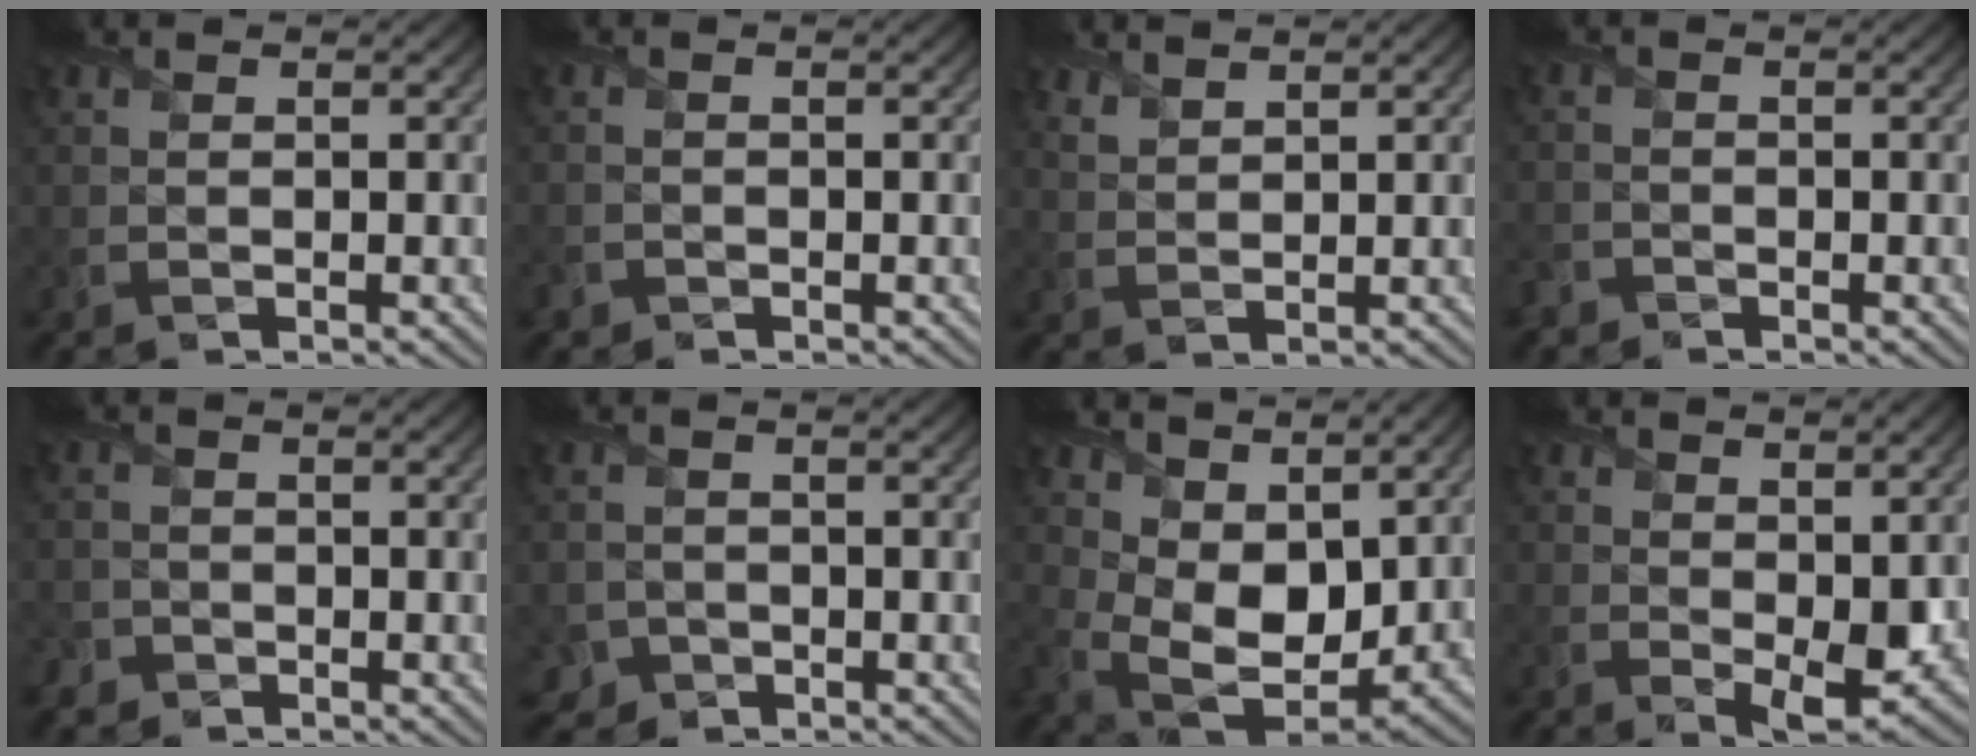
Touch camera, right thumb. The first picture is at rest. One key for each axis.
{"total": 1.3, "fx": -0.9, "fy": 1.0, "fz": 0.1, "tx": 0.001, "ty": -0.004, "tz": -0.020}
{"total": 2.3, "fx": 2.1, "fy": 0.7, "fz": 0.8, "tx": -0.023, "ty": 0.001, "tz": 0.048}
{"total": 1.7, "fx": -1.3, "fy": 1.0, "fz": 0.2, "tx": -0.006, "ty": -0.003, "tz": -0.035}
{"total": 2.2, "fx": -1.5, "fy": 1.6, "fz": 0.3, "tx": -0.001, "ty": -0.002, "tz": -0.037}
{"total": 3.2, "fx": -2.0, "fy": 2.5, "fz": 0.6, "tx": -0.014, "ty": 0.000, "tz": -0.040}
{"total": 9.7, "fx": 3.7, "fy": 6.3, "fz": 6.3, "tx": -0.155, "ty": -0.026, "tz": 0.072}
{"total": 4.5, "fx": 0.7, "fy": 2.6, "fz": 3.7, "tx": -0.065, "ty": -0.016, "tz": 0.019}